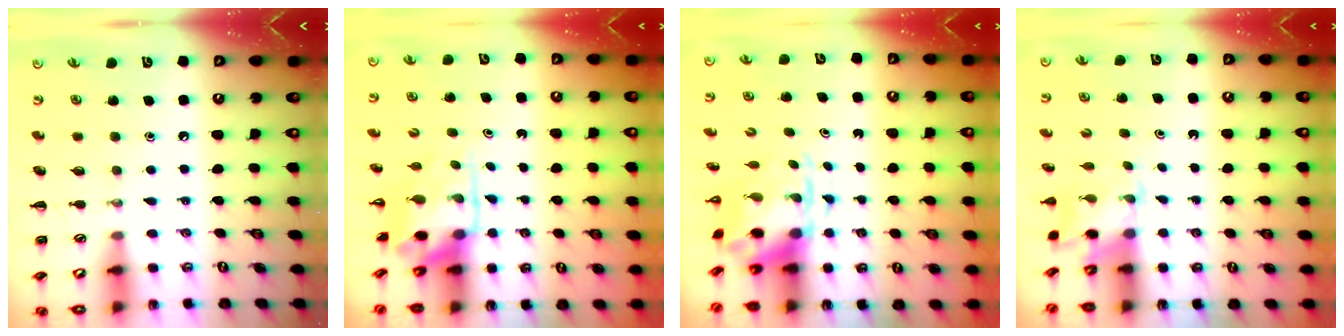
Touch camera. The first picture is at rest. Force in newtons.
{"total": 3.6, "press": 3.5, "slide": 0.8}
{"total": 3.8, "press": 3.7, "slide": 0.9}
{"total": 1.7, "press": 1.6, "slide": 0.5}